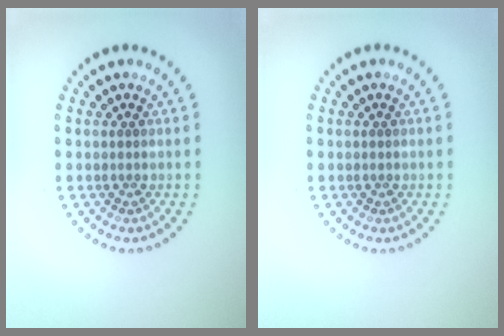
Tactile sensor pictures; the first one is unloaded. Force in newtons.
{"total": 0.0}